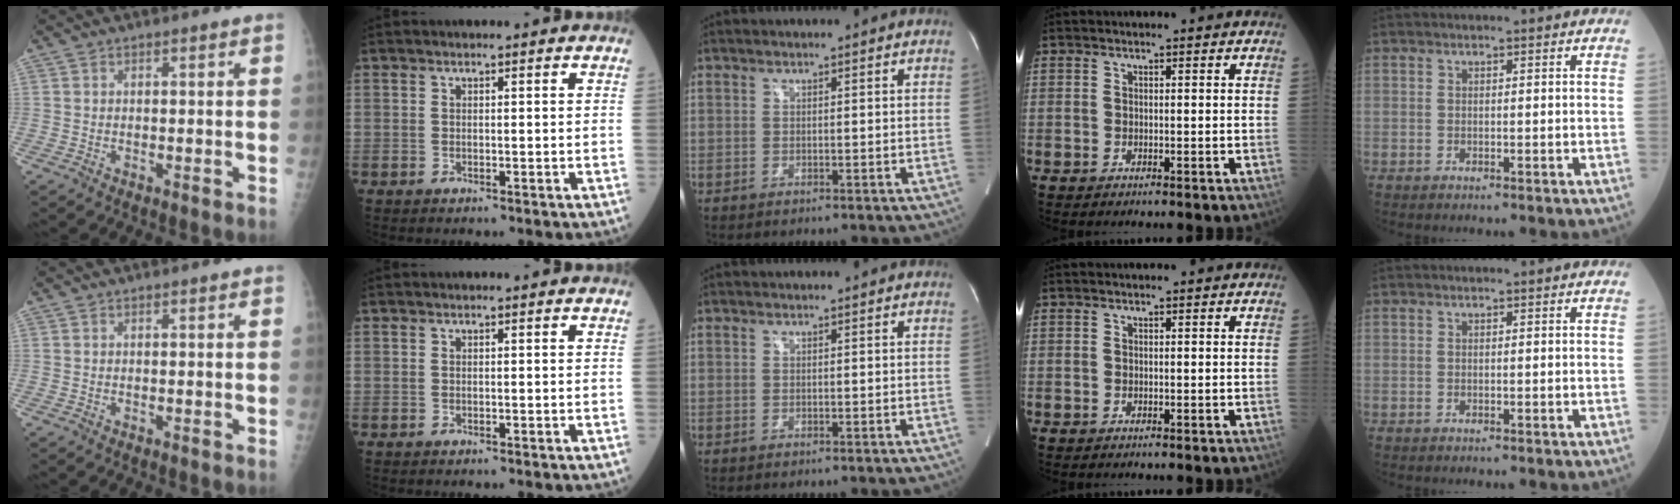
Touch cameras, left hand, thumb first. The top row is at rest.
{}